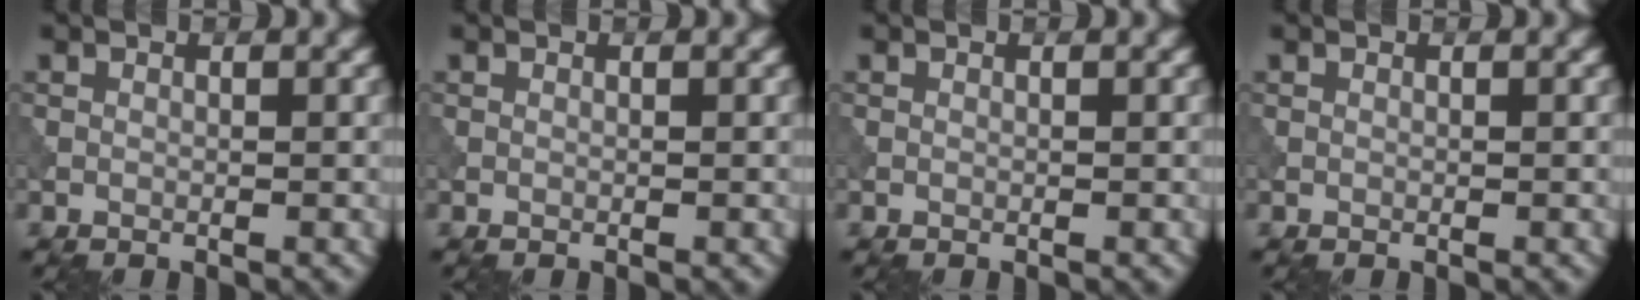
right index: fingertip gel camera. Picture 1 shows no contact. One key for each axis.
{"total": 0.0}
{"total": 0.0}
{"total": 0.0}